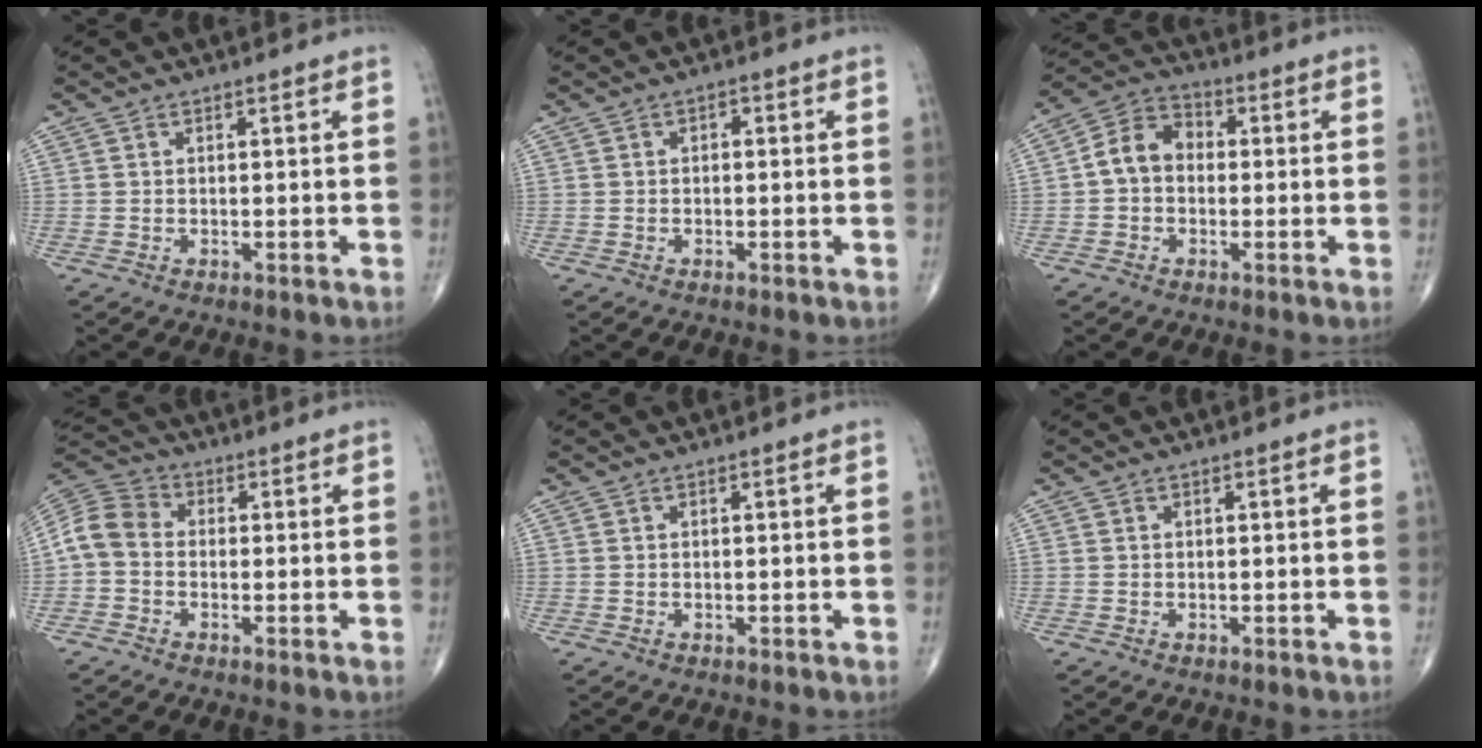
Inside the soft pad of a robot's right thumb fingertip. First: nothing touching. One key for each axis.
{"total": 1.1, "fx": 0.0, "fy": 0.7, "fz": 0.9, "tx": -0.007, "ty": 0.005, "tz": -0.004}
{"total": 7.8, "fx": -0.2, "fy": 6.1, "fz": 4.9, "tx": -0.073, "ty": 0.029, "tz": -0.019}
{"total": 7.6, "fx": -0.7, "fy": 5.9, "fz": 4.7, "tx": -0.083, "ty": 0.022, "tz": -0.031}
{"total": 0.0}
{"total": 0.0}